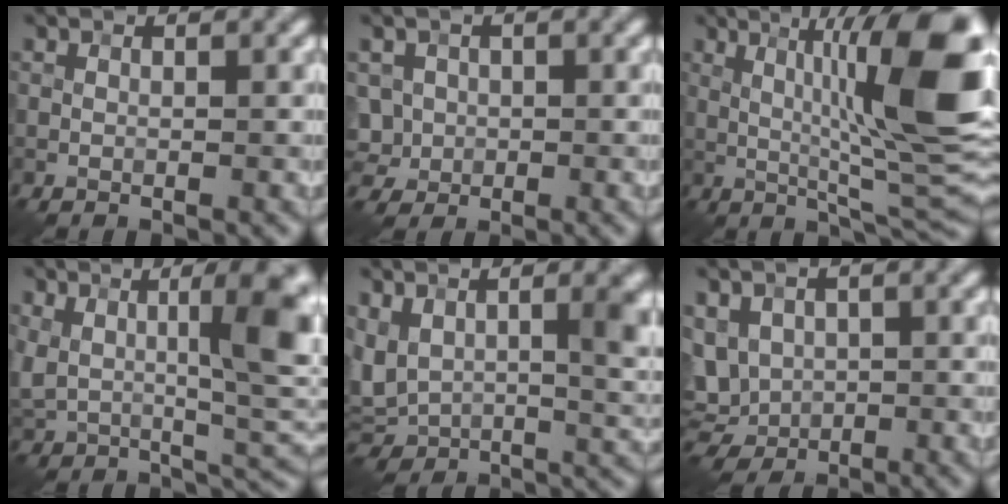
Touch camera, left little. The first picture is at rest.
{"total": 3.2, "force": [0.6, 2.9, 1.1], "torque": [-0.036, 0.008, 0.022]}
{"total": 14.0, "force": [2.0, 3.4, 13.4], "torque": [-0.187, 0.013, 0.025]}
{"total": 11.2, "force": [3.3, 4.1, 9.9], "torque": [-0.158, -0.003, 0.056]}
{"total": 9.1, "force": [1.7, 4.9, 7.5], "torque": [-0.155, -0.008, 0.036]}
{"total": 5.3, "force": [0.5, 4.2, 3.1], "torque": [-0.079, 0.006, 0.015]}